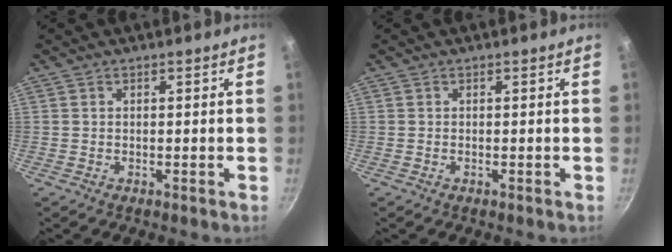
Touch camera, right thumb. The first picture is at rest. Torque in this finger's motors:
{"motor_torque": [-0.20, -0.41, 0.18, -0.07, 0.01]}